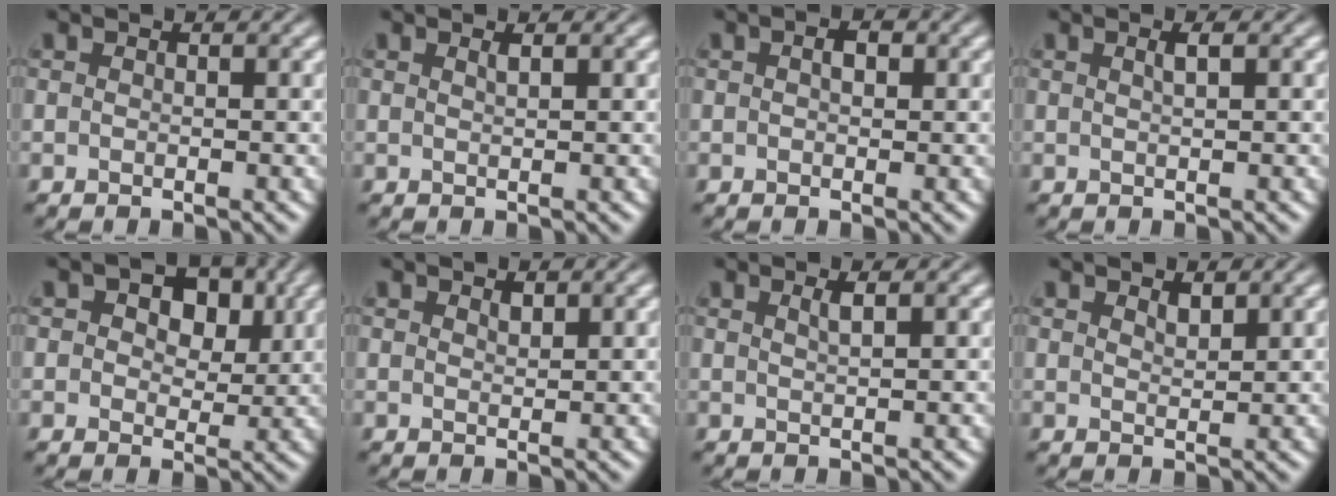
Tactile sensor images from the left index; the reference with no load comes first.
{"total": 0.7, "force": [0.4, 0.2, 0.5], "torque": [-0.004, 0.001, 0.007]}
{"total": 1.4, "force": [0.3, 0.8, 1.1], "torque": [-0.016, 0.003, 0.002]}
{"total": 1.1, "force": [0.4, 0.3, 1.0], "torque": [-0.013, 0.004, 0.006]}
{"total": 5.3, "force": [1.9, 3.4, 3.6], "torque": [-0.046, 0.002, 0.013]}
{"total": 0.7, "force": [0.6, 0.3, 0.3], "torque": [-0.006, -0.003, 0.013]}
{"total": 1.2, "force": [0.6, 0.4, 1.0], "torque": [-0.011, 0.002, 0.008]}
{"total": 1.1, "force": [0.9, 0.3, 0.5], "torque": [-0.012, -0.002, 0.018]}